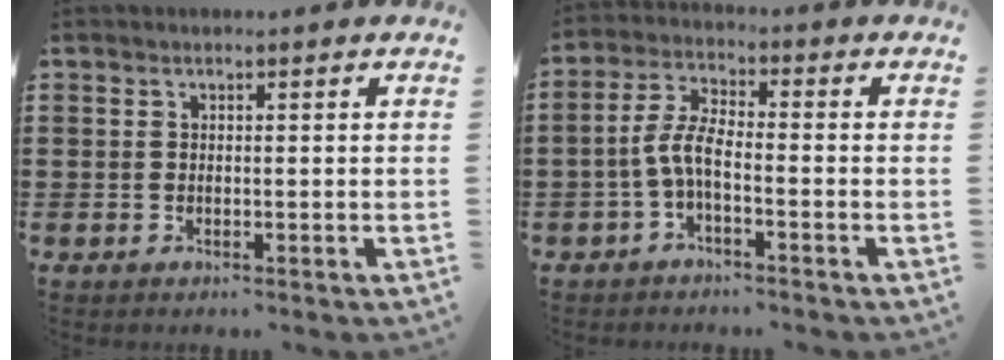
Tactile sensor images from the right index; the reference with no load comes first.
{"total": 5.3, "force": [-2.0, 1.5, 4.7], "torque": [-0.111, -0.004, -0.045]}